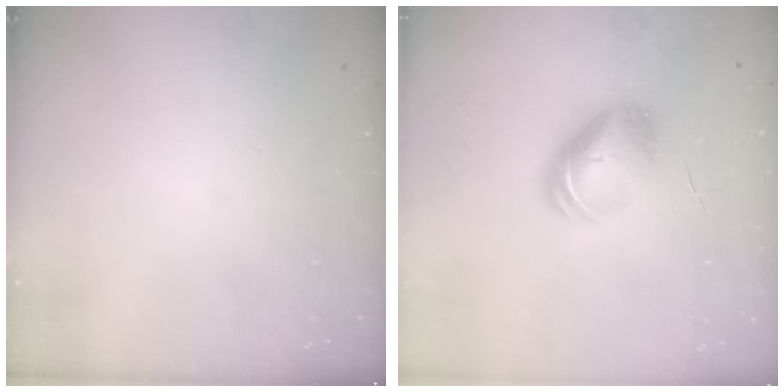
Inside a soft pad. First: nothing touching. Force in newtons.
{"total": 8.7, "press": 8.6, "slide": 0.5}